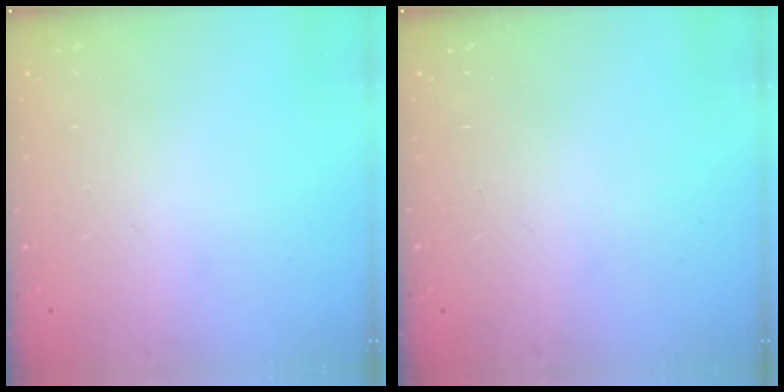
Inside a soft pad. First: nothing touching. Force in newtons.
{"total": 0.0}